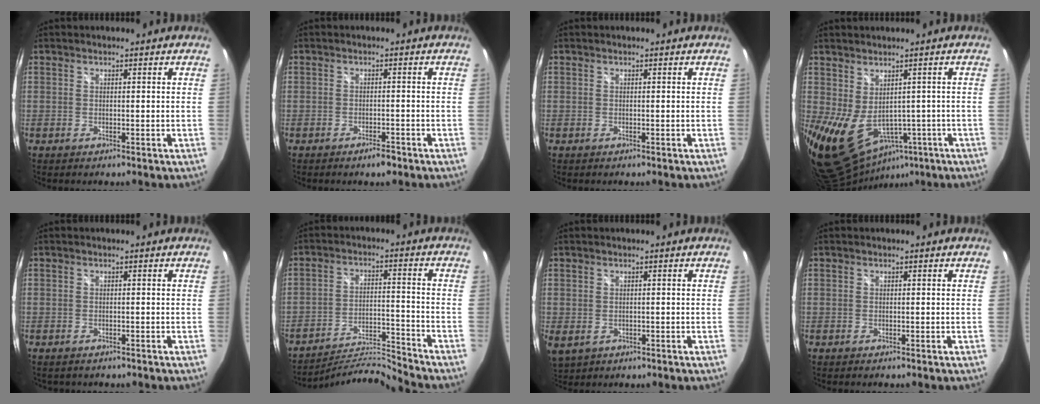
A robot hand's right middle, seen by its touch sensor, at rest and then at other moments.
{"total": 2.4, "force": [-1.8, 0.9, 1.2], "torque": [-0.025, -0.002, -0.027]}
{"total": 0.0}
{"total": 13.0, "force": [-3.4, 9.2, 8.4], "torque": [-0.177, -0.035, -0.021]}
{"total": 1.3, "force": [-1.1, 0.7, 0.3], "torque": [-0.012, -0.004, -0.015]}
{"total": 9.2, "force": [-9.0, -1.9, 0.1], "torque": [-0.016, 0.012, -0.161]}
{"total": 4.4, "force": [-0.8, 3.4, 2.7], "torque": [-0.053, -0.012, -0.009]}
{"total": 0.0}